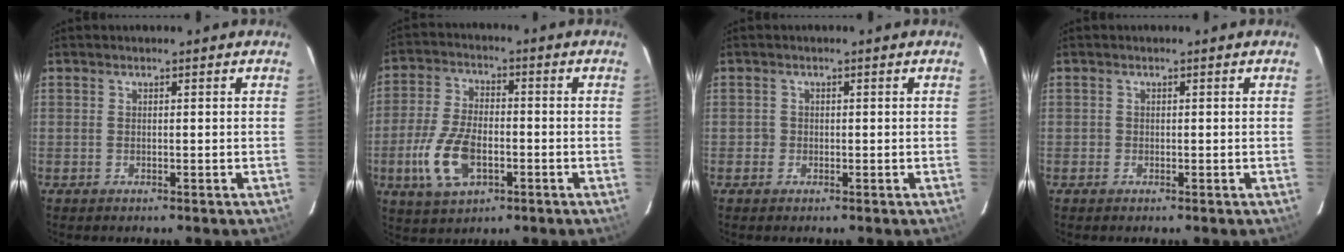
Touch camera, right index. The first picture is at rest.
{"total": 11.7, "force": [-3.8, 6.3, 9.1], "torque": [-0.202, -0.003, -0.066]}
{"total": 1.1, "force": [-0.4, 1.0, 0.0], "torque": [0.002, 0.002, -0.007]}
{"total": 0.7, "force": [-0.3, 0.6, 0.0], "torque": [0.002, 0.000, -0.005]}